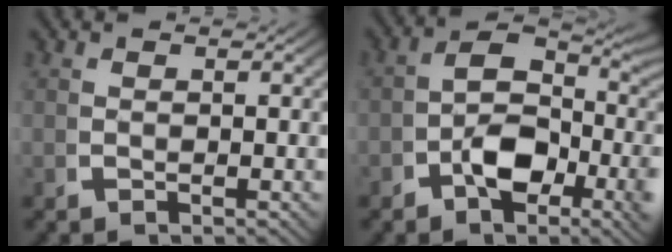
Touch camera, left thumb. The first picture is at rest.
{"total": 7.1, "force": [-0.7, 4.8, 5.2], "torque": [-0.086, -0.020, -0.015]}